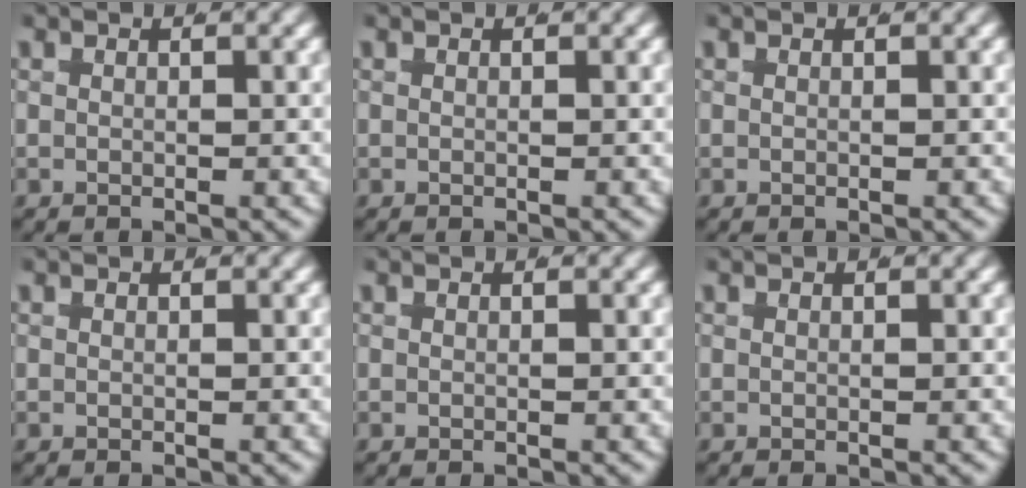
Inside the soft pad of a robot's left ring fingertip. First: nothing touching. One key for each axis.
{"total": 0.0}
{"total": 0.0}
{"total": 0.0}
{"total": 0.0}
{"total": 0.0}